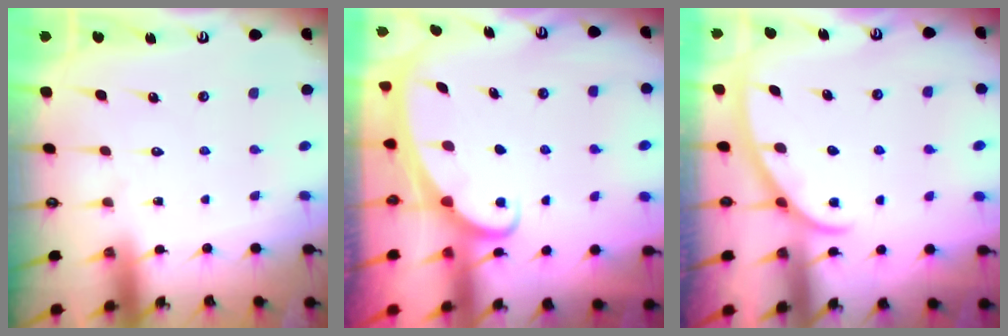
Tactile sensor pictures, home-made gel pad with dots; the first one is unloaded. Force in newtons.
{"total": 1.9, "press": 1.9, "slide": 0.3}
{"total": 2.4, "press": 2.4, "slide": 0.4}